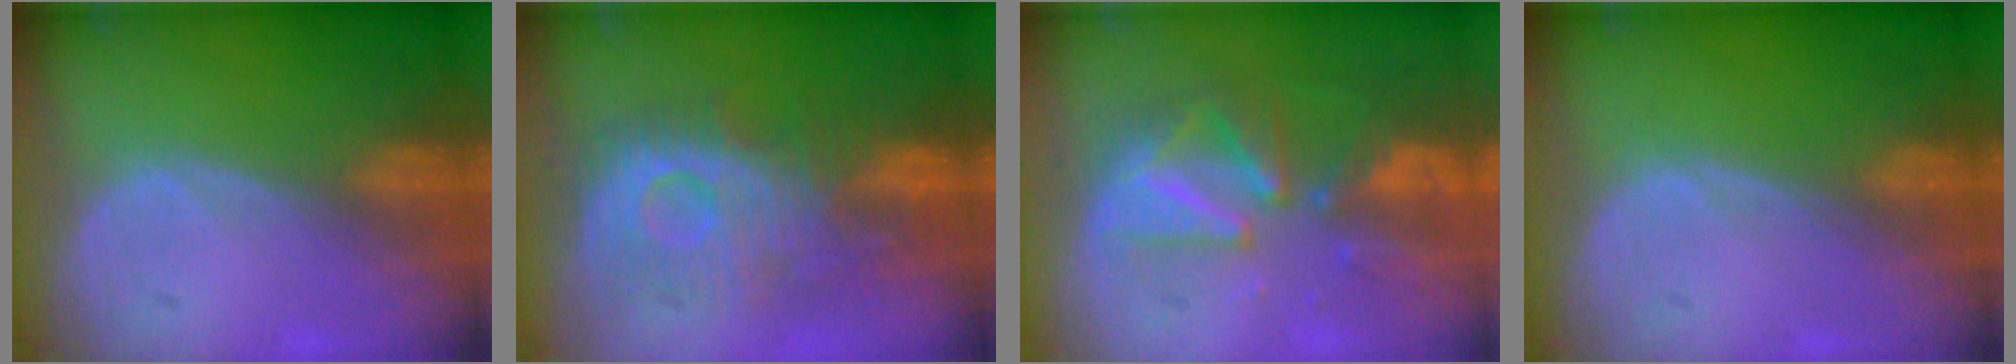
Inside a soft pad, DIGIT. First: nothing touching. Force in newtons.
{"total": 9.9, "press": 9.8, "slide": 1.8}
{"total": 9.5, "press": 8.6, "slide": 4.0}
{"total": 0.0}